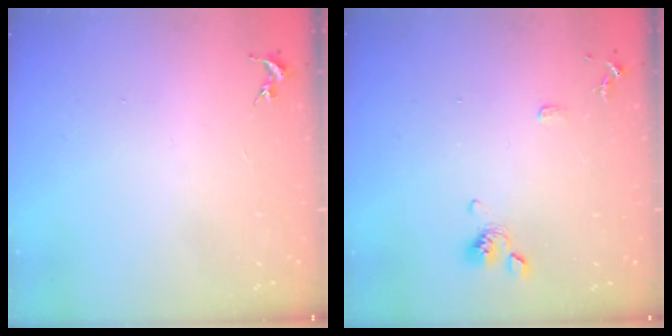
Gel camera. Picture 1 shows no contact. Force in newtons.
{"total": 9.1, "press": 8.9, "slide": 1.9}